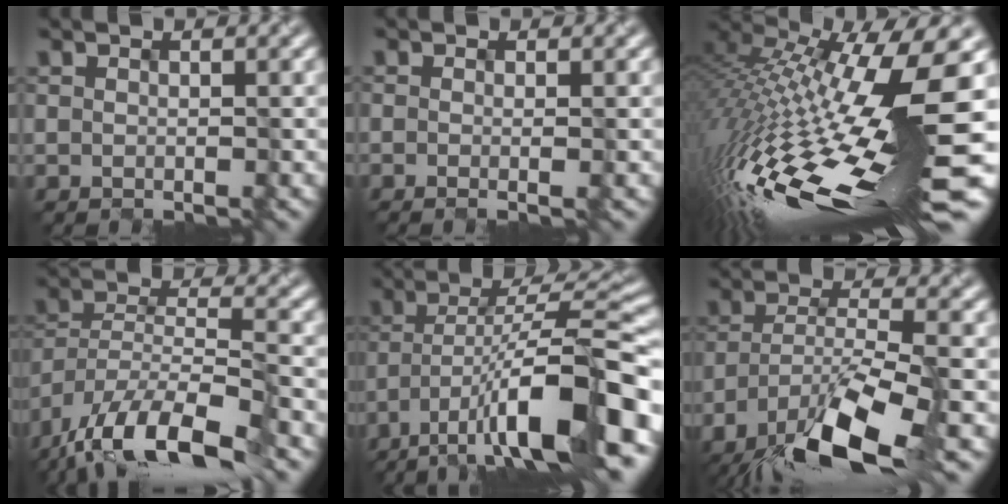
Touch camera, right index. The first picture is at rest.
{"total": 0.7, "force": [-0.3, 0.0, 0.6], "torque": [-0.010, 0.005, -0.014]}
{"total": 17.5, "force": [-2.6, 3.9, 16.8], "torque": [-0.320, -0.011, -0.046]}
{"total": 12.5, "force": [-9.5, 3.1, 7.5], "torque": [-0.141, 0.002, -0.172]}
{"total": 13.5, "force": [-6.8, 3.3, 11.2], "torque": [-0.176, 0.007, -0.111]}
{"total": 9.9, "force": [-5.9, 2.5, 7.5], "torque": [-0.145, -0.012, -0.109]}